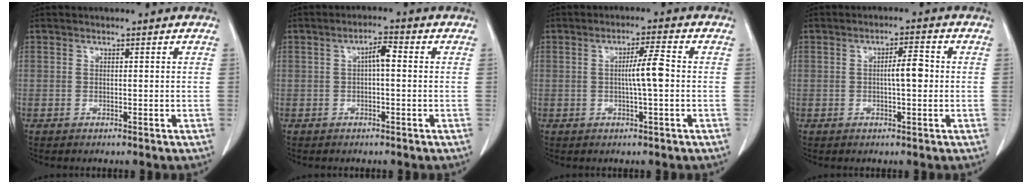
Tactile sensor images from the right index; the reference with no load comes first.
{"total": 3.6, "force": [0.2, 0.7, 3.5], "torque": [-0.058, 0.014, 0.003]}
{"total": 4.7, "force": [-0.1, 0.1, 4.7], "torque": [-0.080, 0.003, -0.003]}
{"total": 3.9, "force": [0.0, 0.9, 3.8], "torque": [-0.062, 0.006, -0.001]}